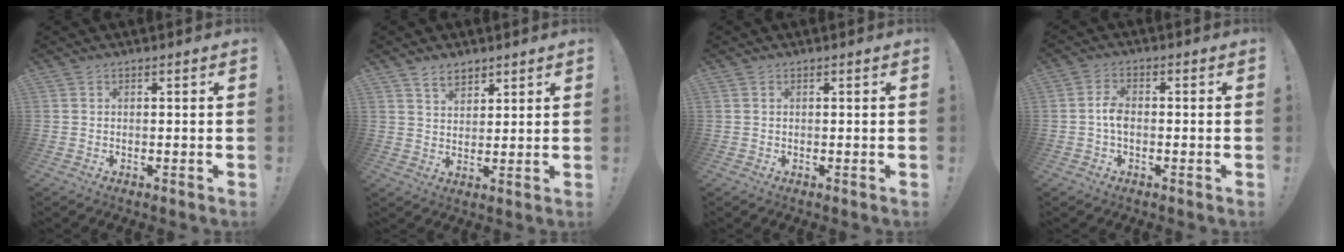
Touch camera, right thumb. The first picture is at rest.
{"total": 5.5, "force": [4.2, 3.1, 1.7], "torque": [-0.021, -0.023, 0.078]}
{"total": 0.0}
{"total": 4.4, "force": [-1.1, 2.5, 3.5], "torque": [-0.060, 0.007, -0.021]}